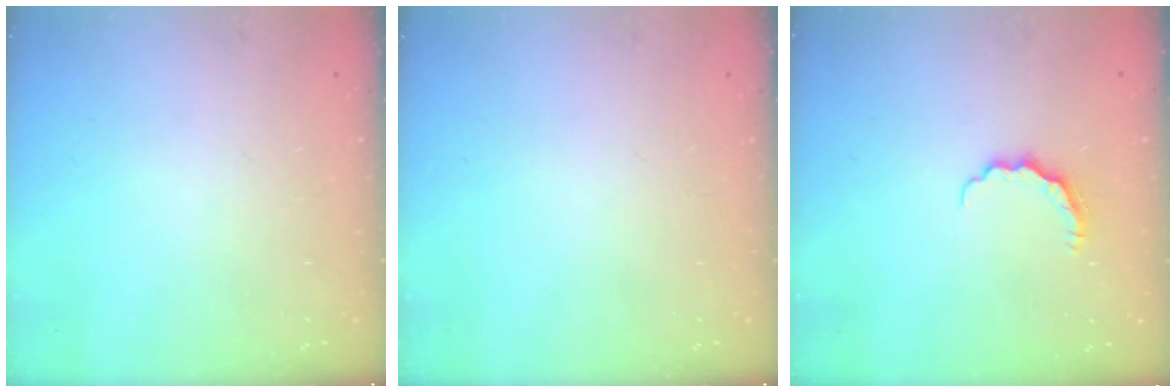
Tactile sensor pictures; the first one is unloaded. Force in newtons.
{"total": 0.0}
{"total": 5.5, "press": 5.4, "slide": 0.7}